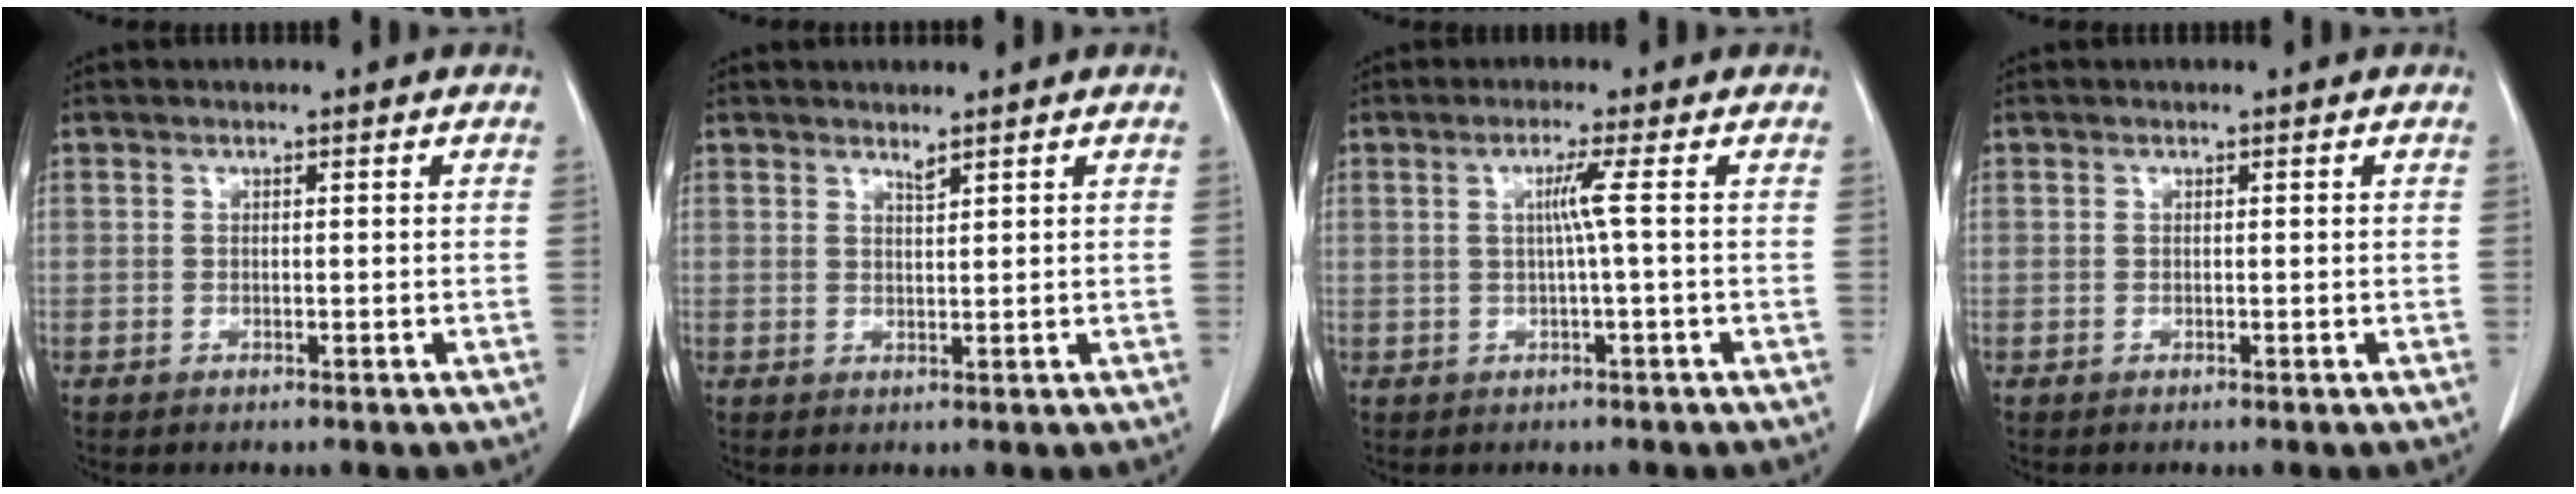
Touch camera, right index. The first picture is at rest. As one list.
[{"total": 1.0, "force": [0.9, -0.1, 0.4], "torque": [-0.009, -0.008, 0.018]}, {"total": 2.7, "force": [0.2, -1.0, 2.5], "torque": [-0.050, 0.000, 0.006]}, {"total": 0.0}]